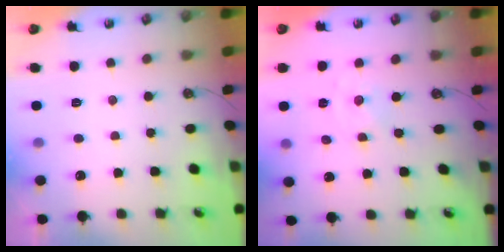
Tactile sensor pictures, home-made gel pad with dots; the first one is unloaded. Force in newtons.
{"total": 0.0}